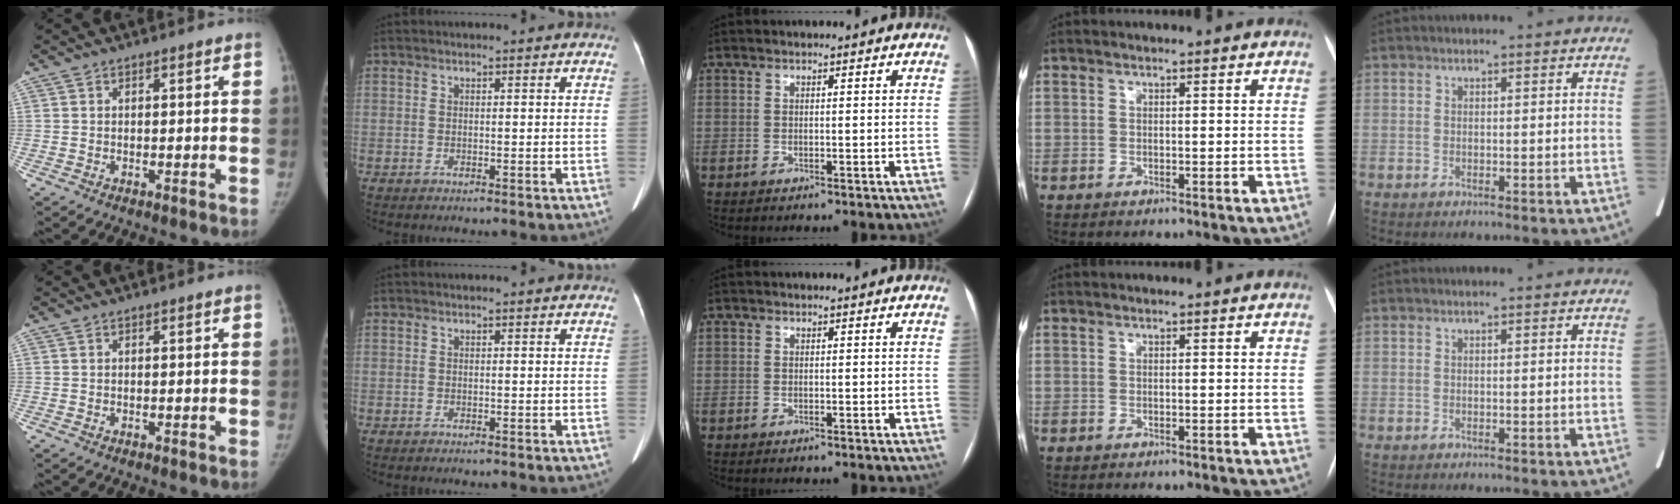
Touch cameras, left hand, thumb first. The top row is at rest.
{}